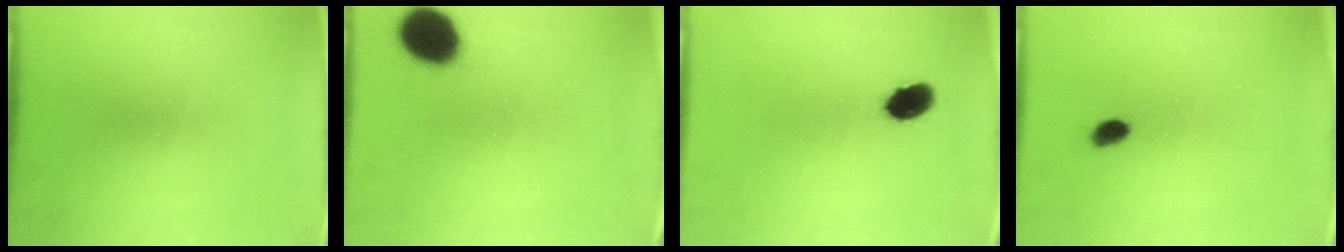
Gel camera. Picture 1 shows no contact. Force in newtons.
{"total": 11.4}
{"total": 5.0}
{"total": 1.5}